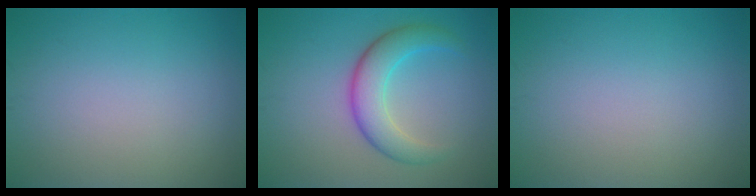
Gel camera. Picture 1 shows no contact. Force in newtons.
{"total": 3.8, "press": 3.8, "slide": 0.0}
{"total": 0.0}